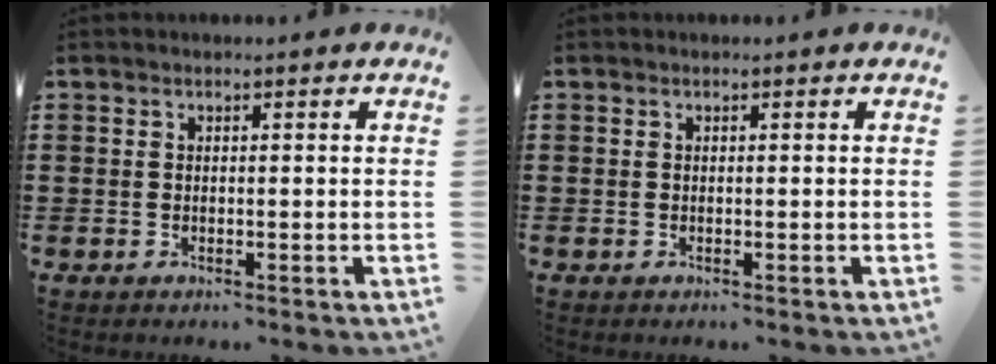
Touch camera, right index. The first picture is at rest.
{"total": 0.0}